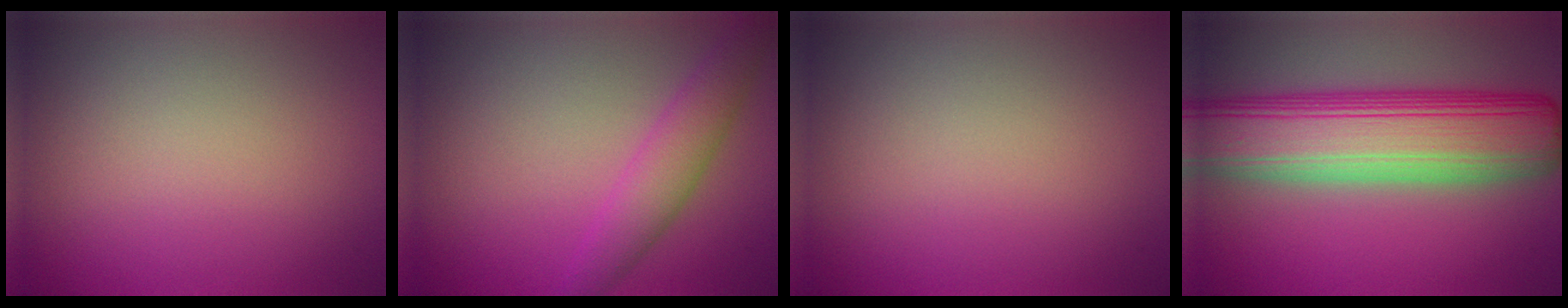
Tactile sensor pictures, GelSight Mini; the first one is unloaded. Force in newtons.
{"total": 3.6, "press": 3.5, "slide": 0.1}
{"total": 0.0}
{"total": 11.6, "press": 11.6, "slide": 0.3}